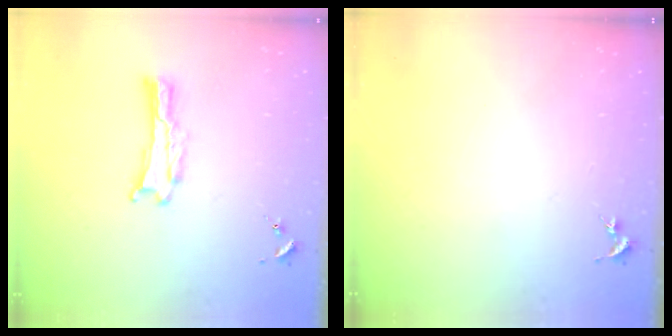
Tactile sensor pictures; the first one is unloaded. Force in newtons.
{"total": 0.0}